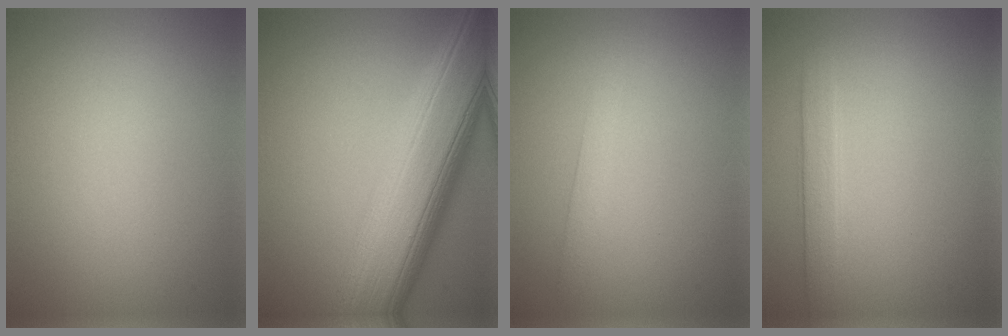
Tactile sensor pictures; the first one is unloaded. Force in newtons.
{"total": 12.4, "press": 12.4, "slide": 0.2}
{"total": 1.5, "press": 1.5, "slide": 0.1}
{"total": 2.2, "press": 2.2, "slide": 0.1}